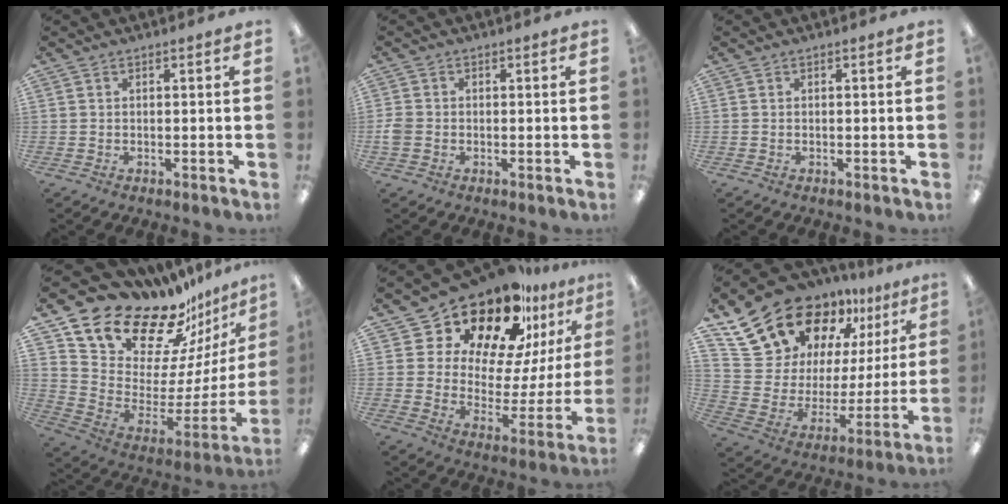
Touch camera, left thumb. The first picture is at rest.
{"total": 2.8, "force": [-0.6, 2.4, 1.4], "torque": [-0.021, 0.007, -0.010]}
{"total": 0.0}
{"total": 18.6, "force": [16.4, 7.0, 5.2], "torque": [-0.098, -0.144, 0.301]}
{"total": 21.8, "force": [18.0, 8.4, 9.1], "torque": [-0.163, -0.131, 0.311]}
{"total": 20.5, "force": [15.6, 11.1, 7.2], "torque": [-0.131, -0.115, 0.295]}